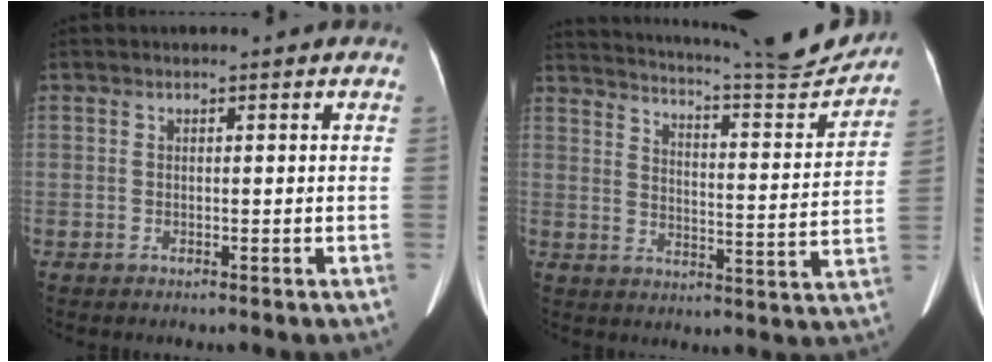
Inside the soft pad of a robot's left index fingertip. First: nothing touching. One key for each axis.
{"total": 18.4, "fx": 17.5, "fy": 0.4, "fz": 6.0, "tx": -0.103, "ty": -0.052, "tz": 0.231}